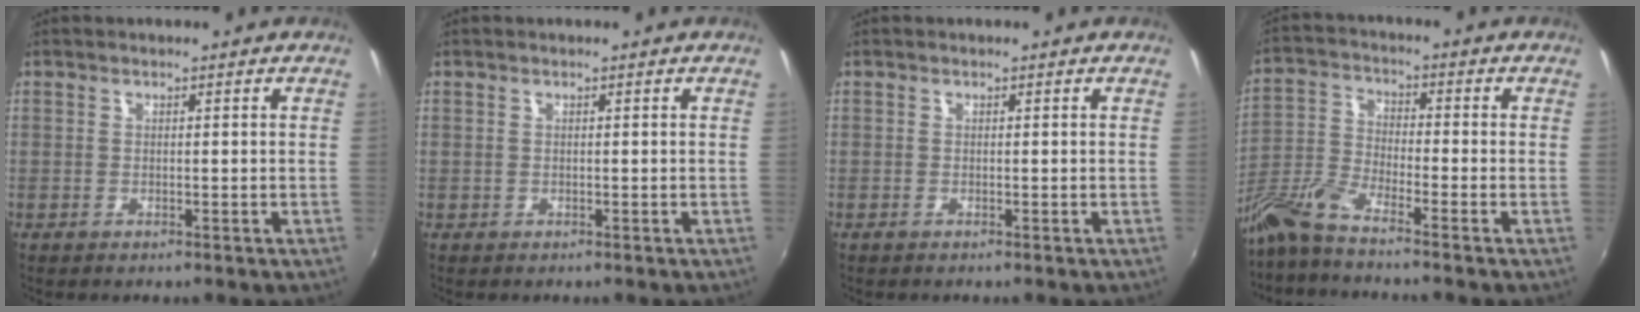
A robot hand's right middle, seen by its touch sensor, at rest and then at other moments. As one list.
[{"total": 0.0}, {"total": 0.0}, {"total": 7.0, "force": [-5.9, 0.1, 3.7], "torque": [-0.085, -0.005, -0.126]}]